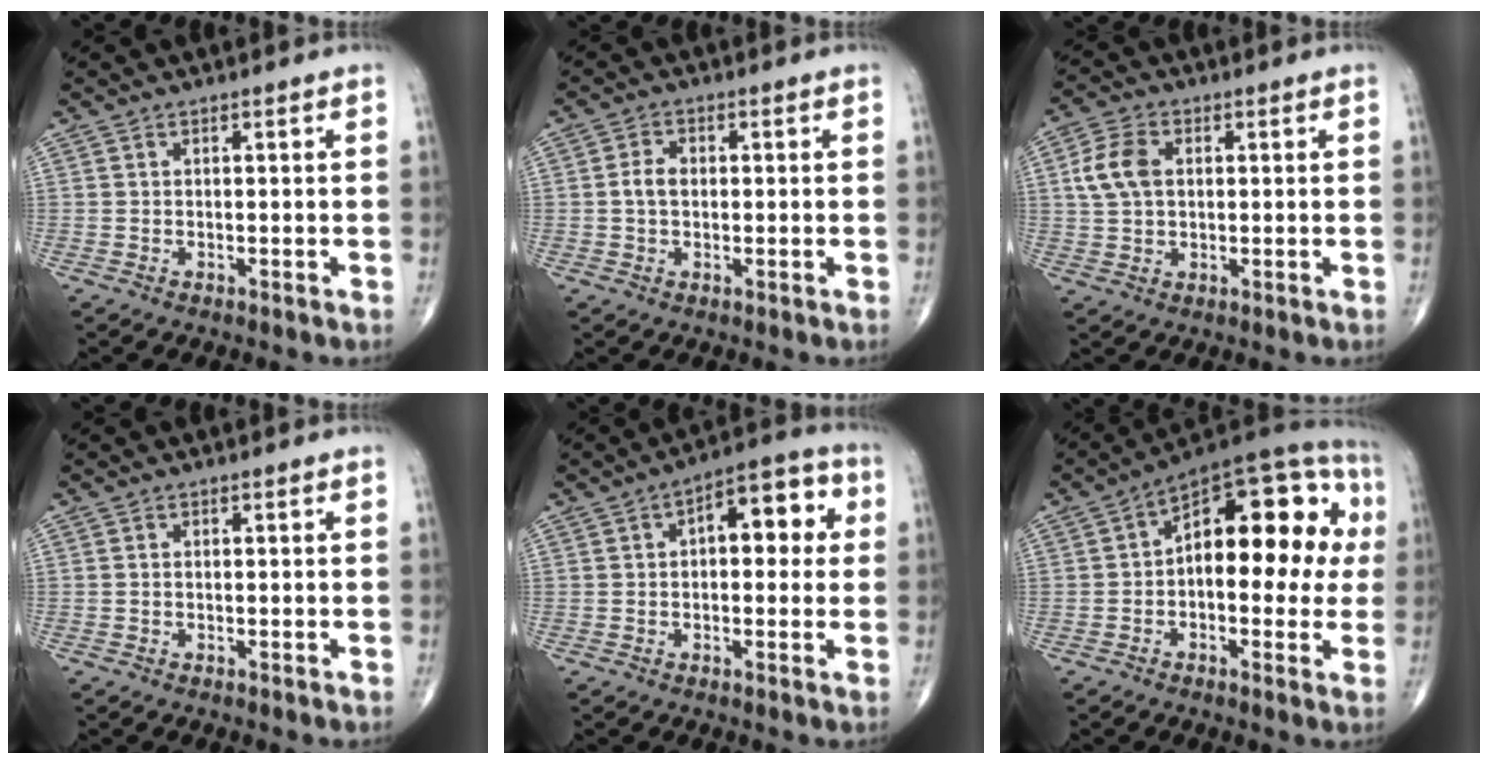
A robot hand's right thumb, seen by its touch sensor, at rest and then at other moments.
{"total": 3.3, "force": [0.0, 2.3, 2.4], "torque": [-0.047, 0.009, -0.003]}
{"total": 7.0, "force": [1.3, 4.7, 5.1], "torque": [-0.101, 0.008, 0.022]}
{"total": 0.0}
{"total": 10.8, "force": [2.0, 5.6, 9.0], "torque": [-0.082, 0.026, 0.018]}
{"total": 20.6, "force": [1.7, 10.6, 17.6], "torque": [-0.202, 0.040, 0.012]}